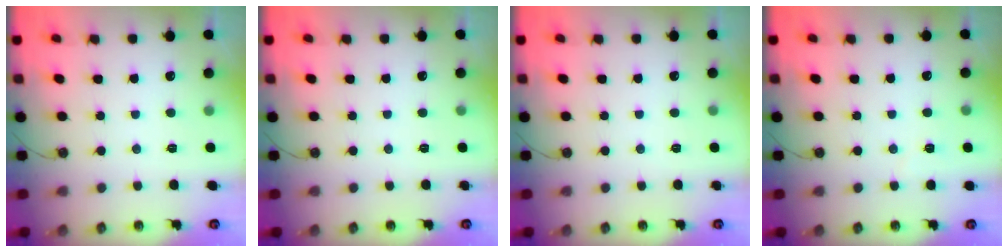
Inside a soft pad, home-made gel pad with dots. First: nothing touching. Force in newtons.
{"total": 0.0}
{"total": 0.0}
{"total": 3.8, "press": 2.9, "slide": 2.4}